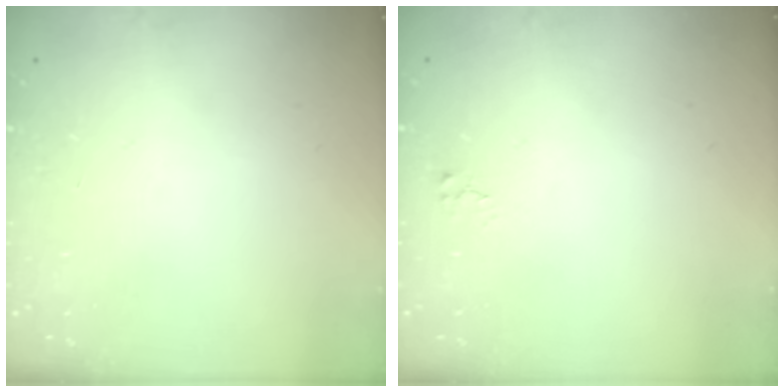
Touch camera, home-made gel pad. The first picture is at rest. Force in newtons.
{"total": 2.4, "press": 2.4, "slide": 0.2}